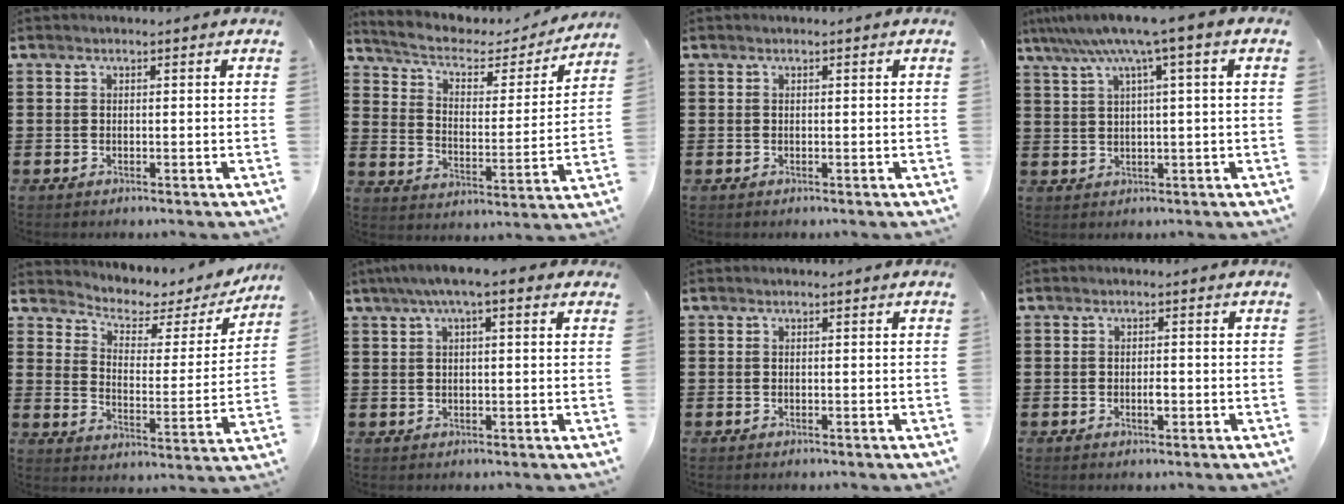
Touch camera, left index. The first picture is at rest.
{"total": 4.7, "force": [3.4, 2.0, 2.6], "torque": [-0.068, -0.020, 0.051]}
{"total": 0.0}
{"total": 6.4, "force": [3.0, -0.3, 5.7], "torque": [-0.117, -0.011, 0.047]}
{"total": 3.4, "force": [2.8, 1.6, 1.1], "torque": [-0.044, -0.023, 0.038]}
{"total": 4.8, "force": [2.5, 0.7, 4.0], "torque": [-0.081, 0.007, 0.043]}
{"total": 0.0}
{"total": 1.5, "force": [-0.3, 0.5, 1.4], "torque": [-0.028, -0.002, -0.004]}